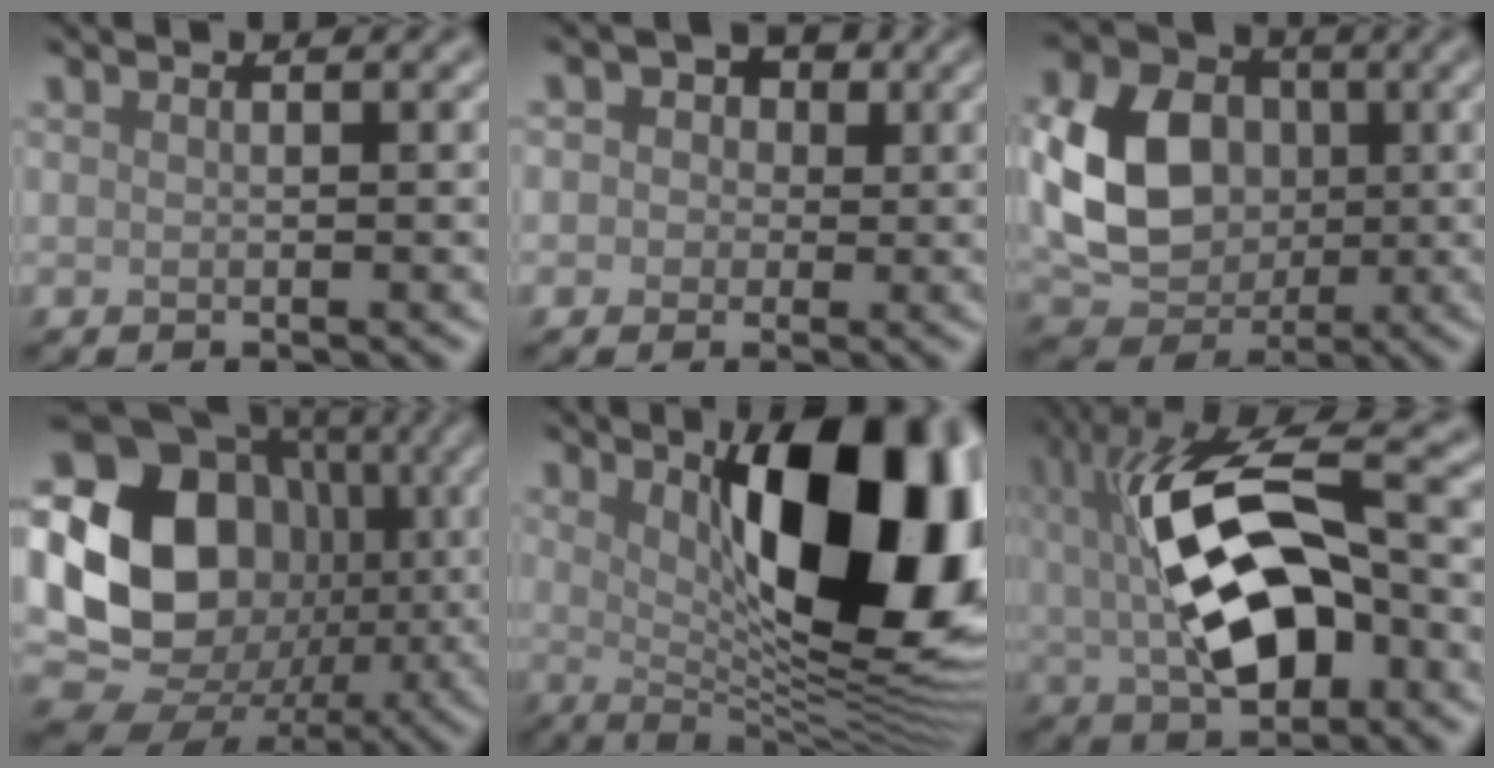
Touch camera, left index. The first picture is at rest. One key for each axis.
{"total": 4.6, "fx": 1.4, "fy": 3.9, "fz": 1.8, "tx": -0.001, "ty": 0.024, "tz": -0.006}
{"total": 8.6, "fx": 0.2, "fy": 6.8, "fz": 5.2, "tx": -0.115, "ty": 0.002, "tz": 0.003}
{"total": 15.6, "fx": -0.1, "fy": 13.0, "fz": 8.7, "tx": -0.146, "ty": -0.001, "tz": -0.013}
{"total": 14.5, "fx": 3.1, "fy": 5.1, "fz": 13.2, "tx": -0.161, "ty": 0.006, "tz": 0.042}
{"total": 11.9, "fx": 0.7, "fy": 5.6, "fz": 10.5, "tx": -0.182, "ty": 0.012, "tz": 0.009}